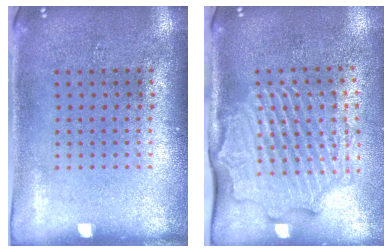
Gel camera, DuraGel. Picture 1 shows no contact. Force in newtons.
{"total": 2.6, "press": 2.2, "slide": 1.4}